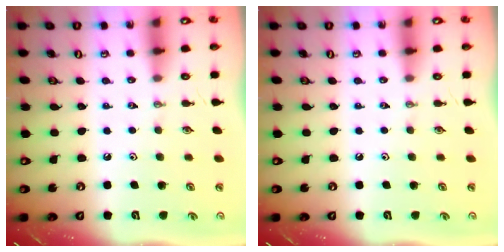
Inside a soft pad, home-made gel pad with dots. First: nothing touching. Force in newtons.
{"total": 0.0}